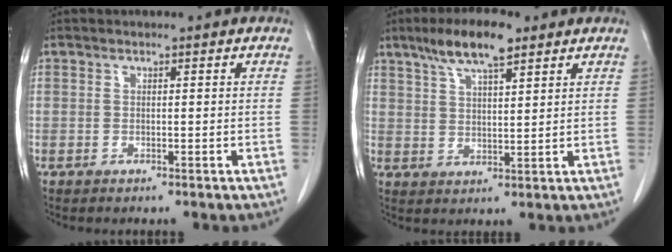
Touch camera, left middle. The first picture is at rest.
{"total": 8.3, "force": [5.7, 1.7, 5.8], "torque": [-0.113, 0.012, 0.102]}